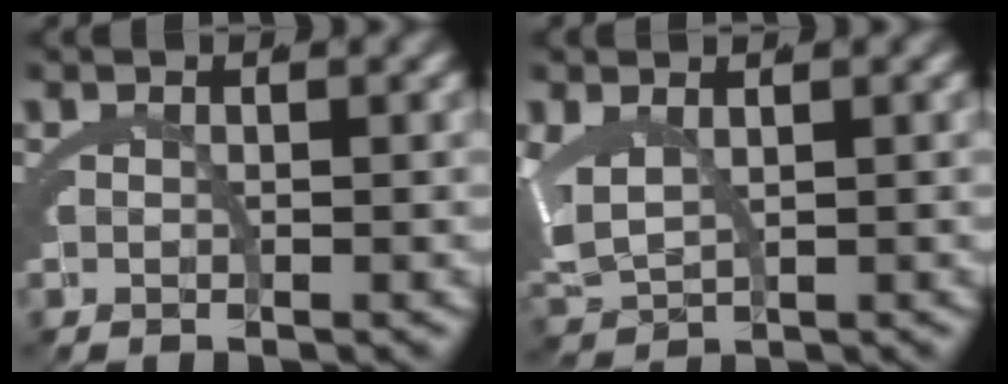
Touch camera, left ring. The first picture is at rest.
{"total": 3.8, "force": [0.4, 2.7, 2.7], "torque": [-0.093, -0.026, 0.031]}